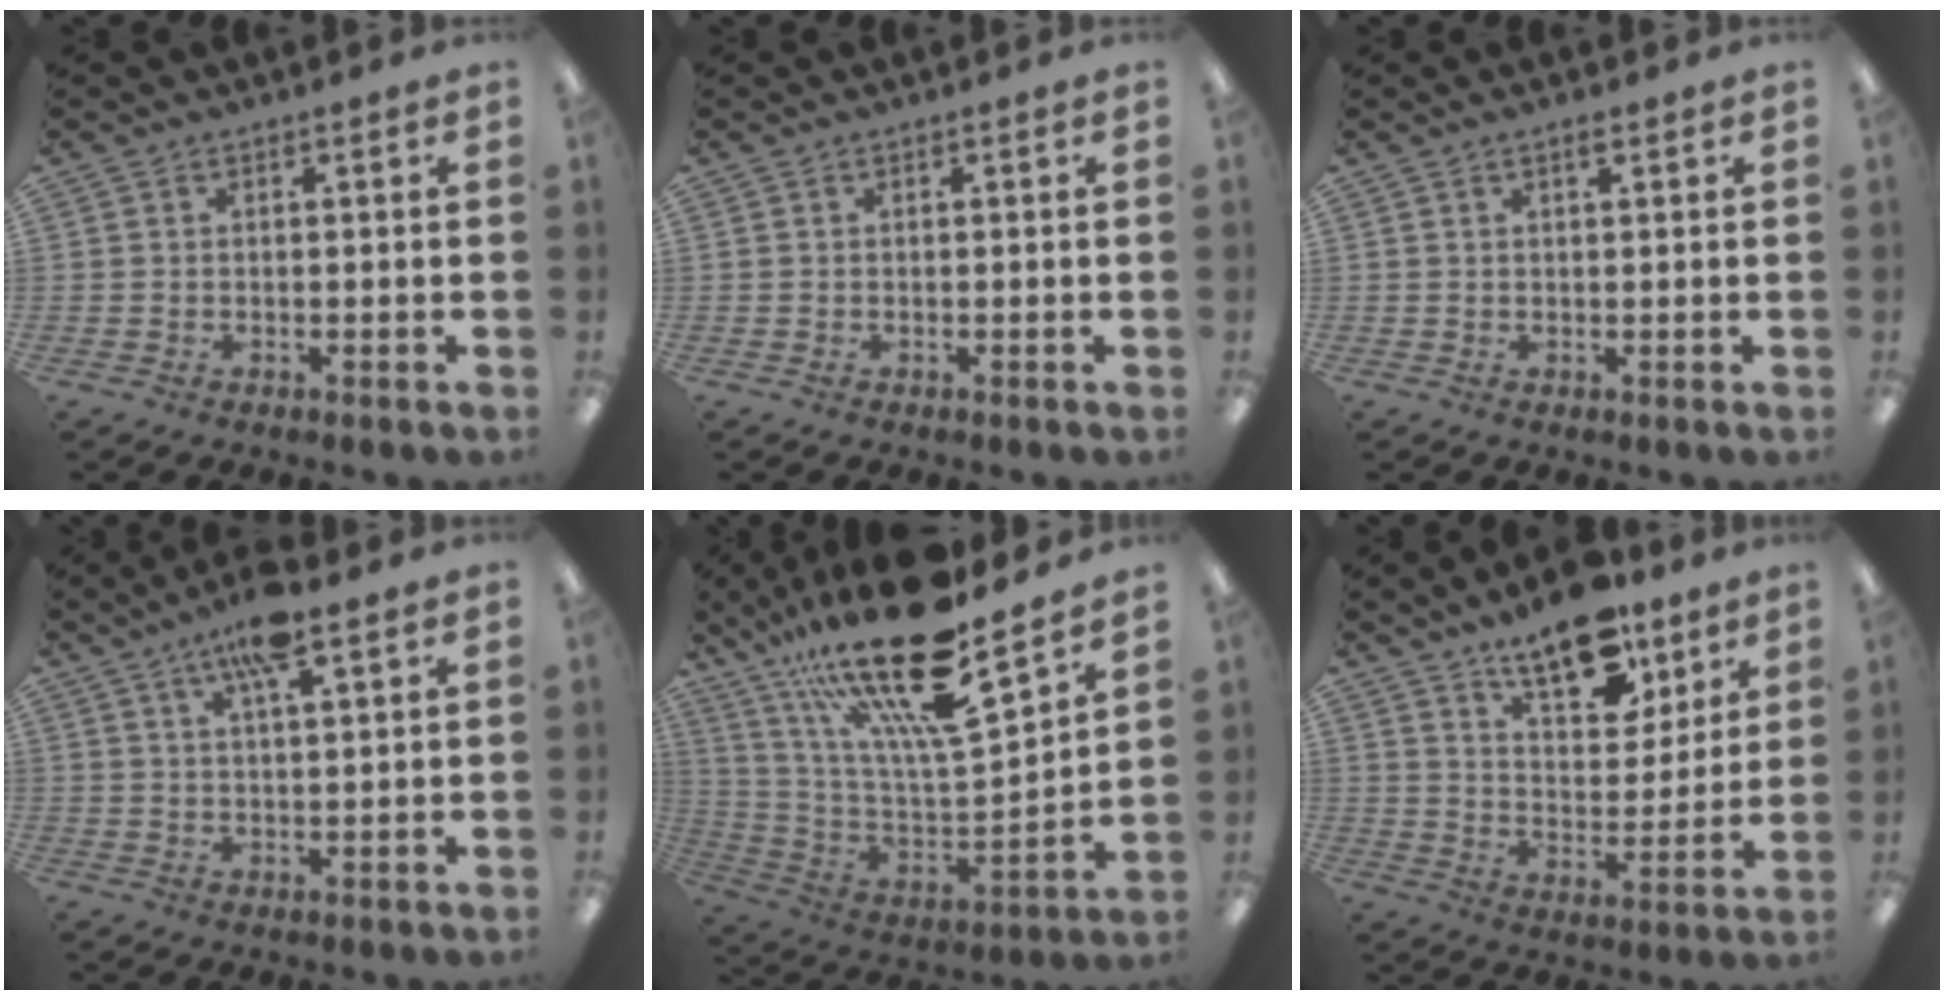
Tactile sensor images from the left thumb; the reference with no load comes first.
{"total": 0.0}
{"total": 1.1, "force": [0.8, 0.2, 0.7], "torque": [-0.008, -0.002, 0.013]}
{"total": 9.1, "force": [5.9, 2.0, 6.7], "torque": [-0.118, -0.014, 0.097]}
{"total": 25.7, "force": [18.7, 6.2, 16.5], "torque": [-0.303, -0.125, 0.310]}
{"total": 14.7, "force": [11.3, 6.3, 6.9], "torque": [-0.097, -0.069, 0.199]}